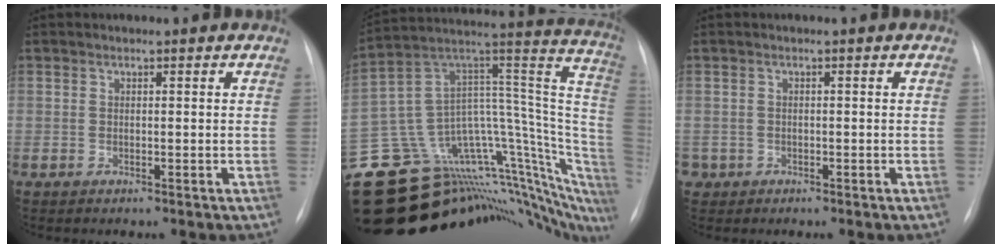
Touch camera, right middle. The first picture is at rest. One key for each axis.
{"total": 33.1, "fx": -26.8, "fy": 11.5, "fz": 15.6, "tx": -0.152, "ty": 0.100, "tz": -0.360}
{"total": 1.3, "fx": -0.7, "fy": 1.1, "fz": 0.0, "tx": -0.003, "ty": 0.003, "tz": -0.011}